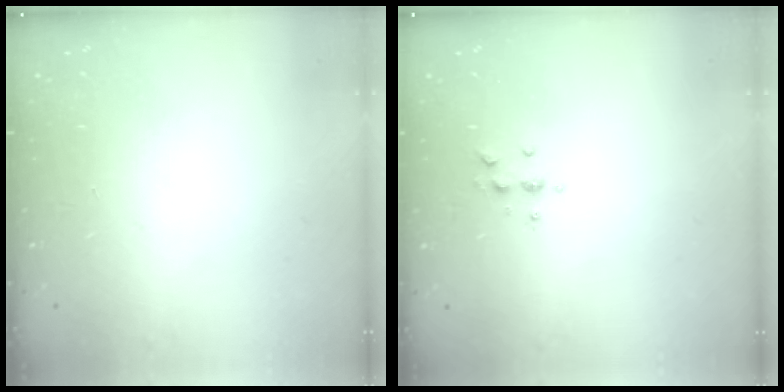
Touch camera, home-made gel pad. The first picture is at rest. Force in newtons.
{"total": 4.1, "press": 4.1, "slide": 0.5}